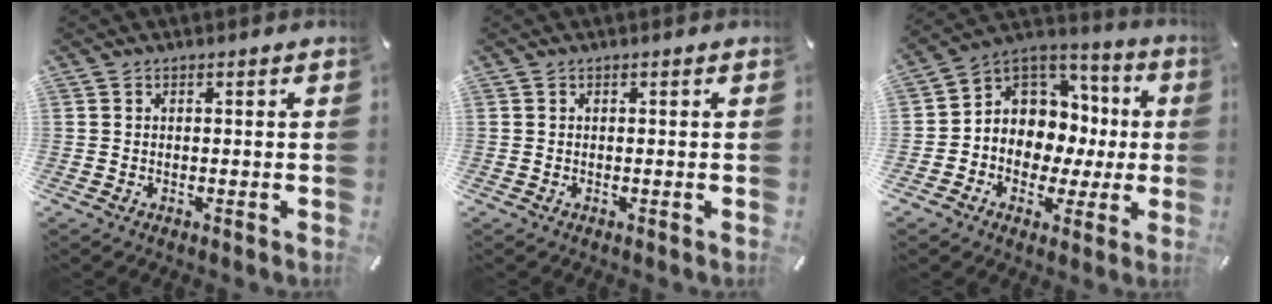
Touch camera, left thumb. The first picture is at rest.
{"total": 0.0}
{"total": 8.9, "force": [0.6, 8.7, 2.0], "torque": [-0.035, -0.031, 0.023]}